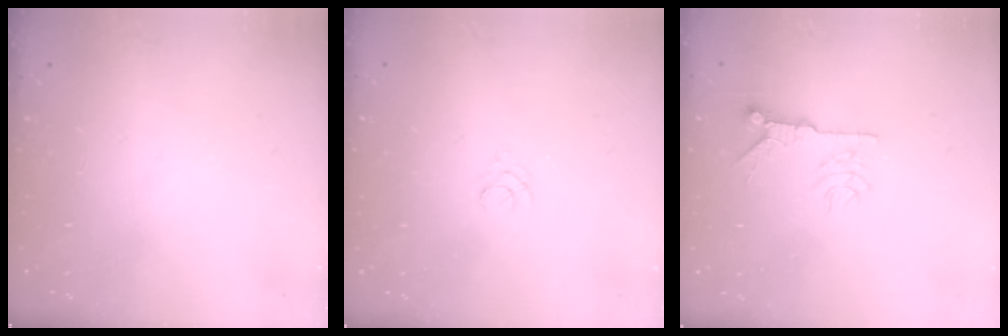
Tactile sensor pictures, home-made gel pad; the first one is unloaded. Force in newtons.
{"total": 1.5, "press": 1.5, "slide": 0.2}
{"total": 7.3, "press": 7.3, "slide": 0.7}